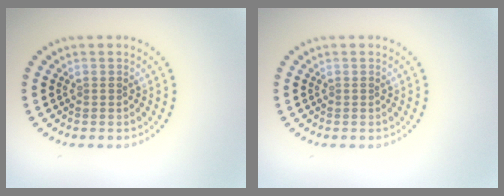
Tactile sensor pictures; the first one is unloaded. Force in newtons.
{"total": 0.0}